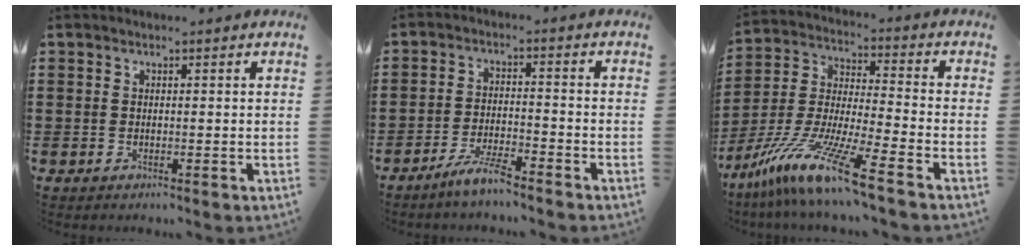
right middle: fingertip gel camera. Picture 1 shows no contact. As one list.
[{"total": 4.8, "force": [-4.0, 0.3, 2.6], "torque": [-0.056, -0.001, -0.078]}, {"total": 12.8, "force": [-9.7, -0.2, 8.3], "torque": [-0.183, -0.006, -0.194]}]